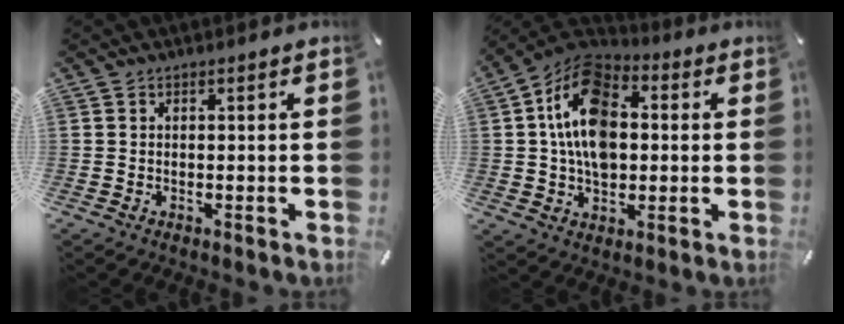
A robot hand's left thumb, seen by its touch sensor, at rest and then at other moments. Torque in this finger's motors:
{"motor_torque": [1.64, 1.84, 1.74, -1.04, 0.58]}